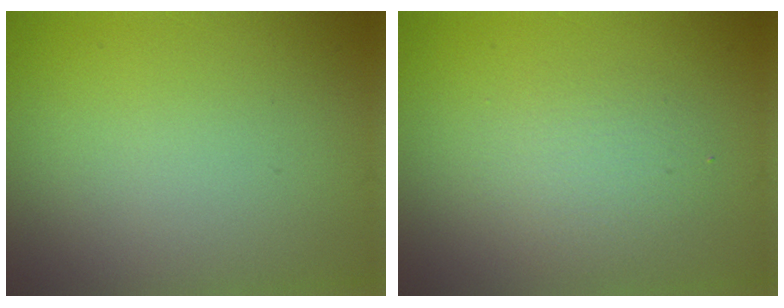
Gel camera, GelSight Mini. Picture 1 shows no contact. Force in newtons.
{"total": 2.3, "press": 2.3, "slide": 0.1}